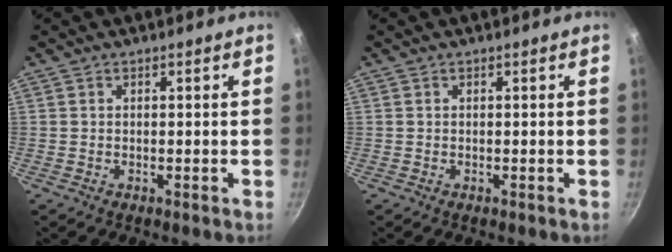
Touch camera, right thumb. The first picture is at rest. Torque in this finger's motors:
{"motor_torque": [-0.01, -0.01, 0.27, 0.18, 0.00]}